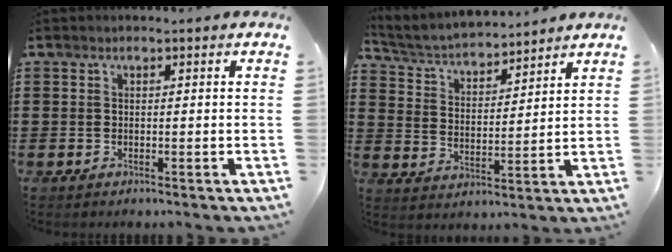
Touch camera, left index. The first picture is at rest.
{"total": 4.2, "force": [4.1, 0.6, 0.9], "torque": [-0.040, -0.028, 0.066]}